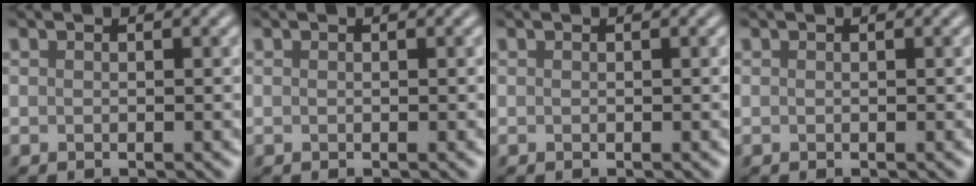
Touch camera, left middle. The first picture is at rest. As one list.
[{"total": 0.0}, {"total": 0.0}, {"total": 0.0}]